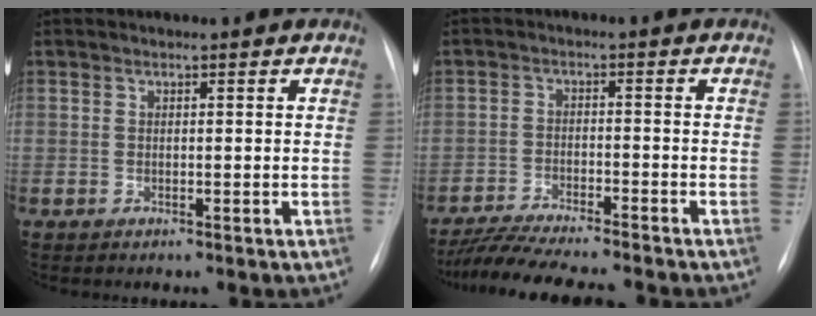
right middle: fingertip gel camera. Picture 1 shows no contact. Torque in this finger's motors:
{"motor_torque": [0.36, -0.41, 0.10, 0.05]}